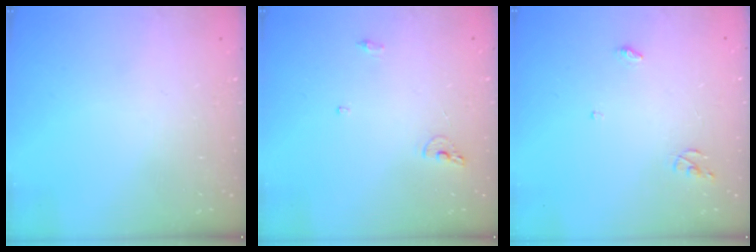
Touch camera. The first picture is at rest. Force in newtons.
{"total": 6.6, "press": 6.6, "slide": 0.7}
{"total": 3.7, "press": 3.7, "slide": 0.2}